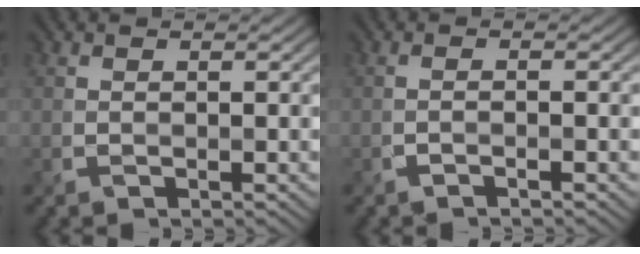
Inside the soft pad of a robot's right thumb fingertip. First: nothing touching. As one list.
[{"total": 1.1, "force": [-0.5, 0.3, 0.9], "torque": [-0.007, 0.005, -0.018]}]